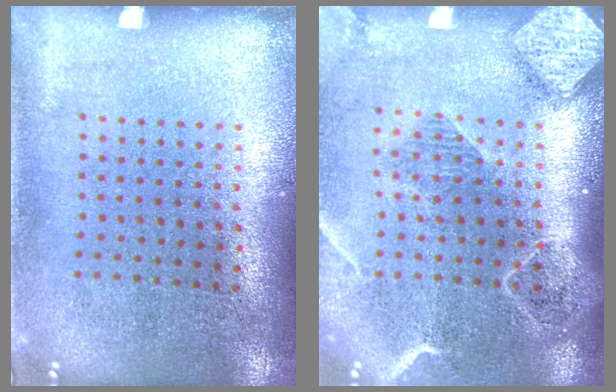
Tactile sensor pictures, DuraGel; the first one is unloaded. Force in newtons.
{"total": 2.4, "press": 2.0, "slide": 1.2}